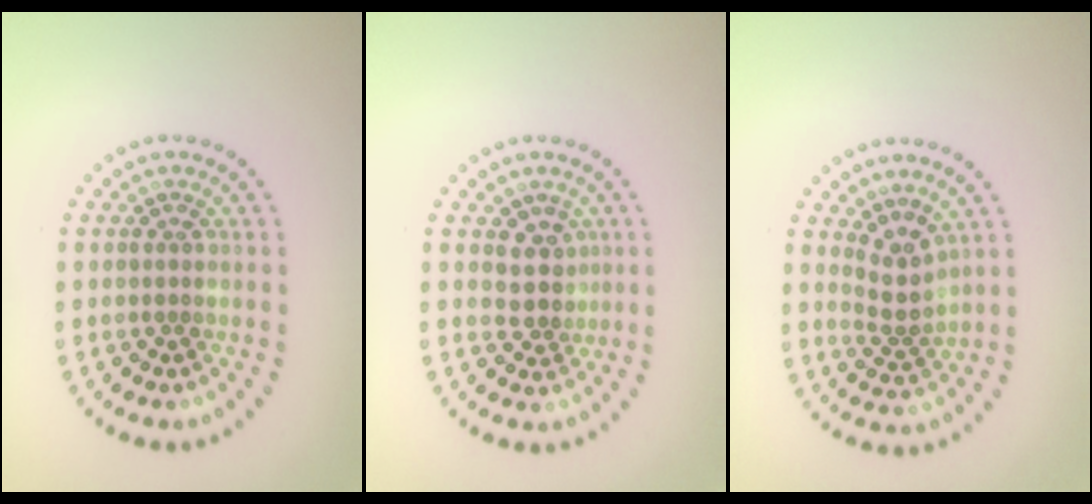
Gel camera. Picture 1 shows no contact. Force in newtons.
{"total": 2.4, "press": 2.0, "slide": 1.3}
{"total": 2.6, "press": 1.8, "slide": 1.9}